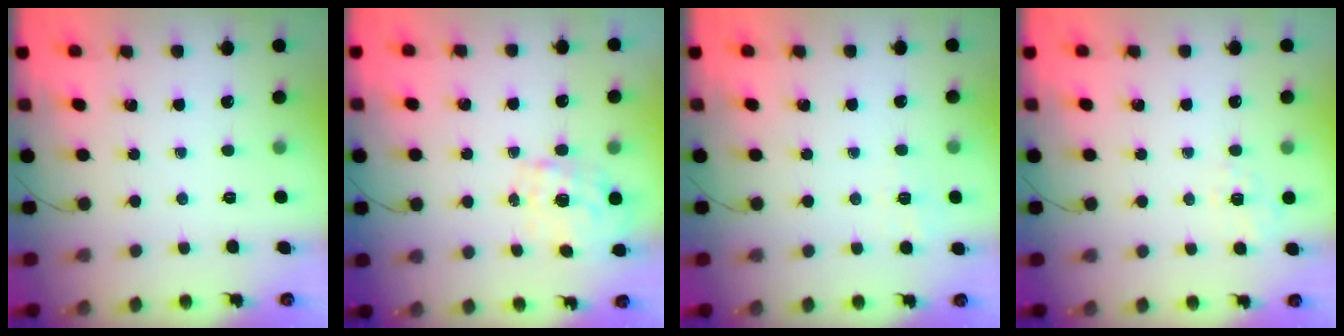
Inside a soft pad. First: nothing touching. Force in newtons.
{"total": 1.0, "press": 0.8, "slide": 0.6}
{"total": 2.4, "press": 1.8, "slide": 1.6}
{"total": 1.6, "press": 0.2, "slide": 1.6}